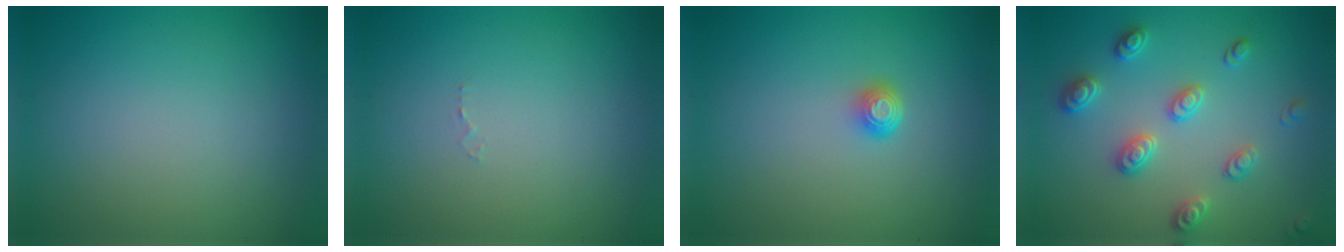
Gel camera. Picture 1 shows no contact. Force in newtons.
{"total": 0.5, "press": 0.5, "slide": 0.1}
{"total": 1.5, "press": 1.1, "slide": 1.1}
{"total": 3.0, "press": 2.9, "slide": 0.6}